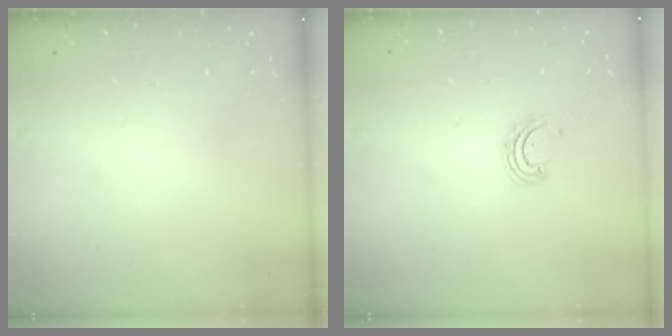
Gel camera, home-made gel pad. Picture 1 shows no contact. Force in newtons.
{"total": 3.3, "press": 3.3, "slide": 0.3}